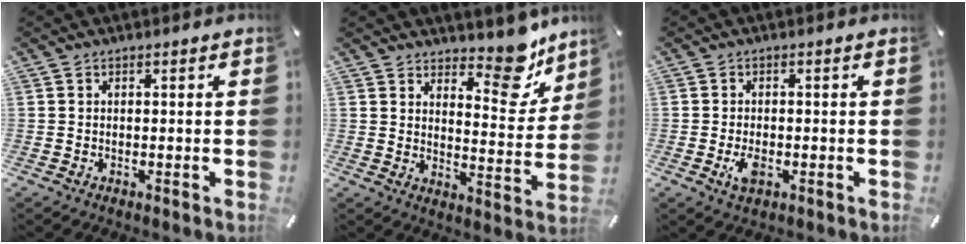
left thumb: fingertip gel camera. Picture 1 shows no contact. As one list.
[{"total": 12.0, "force": [9.1, 5.4, 5.5], "torque": [-0.045, -0.089, 0.155]}, {"total": 3.6, "force": [-1.0, 2.1, 2.7], "torque": [-0.060, 0.000, -0.019]}]